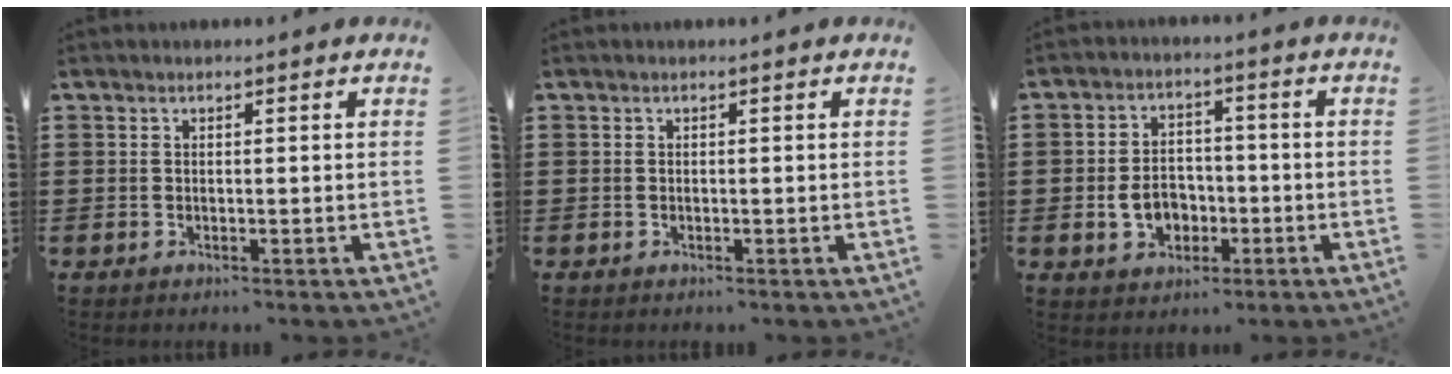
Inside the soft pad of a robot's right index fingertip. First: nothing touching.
{"total": 0.0}
{"total": 5.4, "force": [-1.5, 4.0, 3.2], "torque": [-0.064, 0.004, -0.033]}